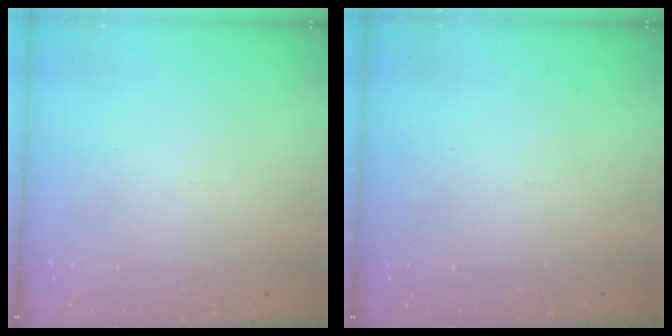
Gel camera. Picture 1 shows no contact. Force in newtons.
{"total": 0.0}